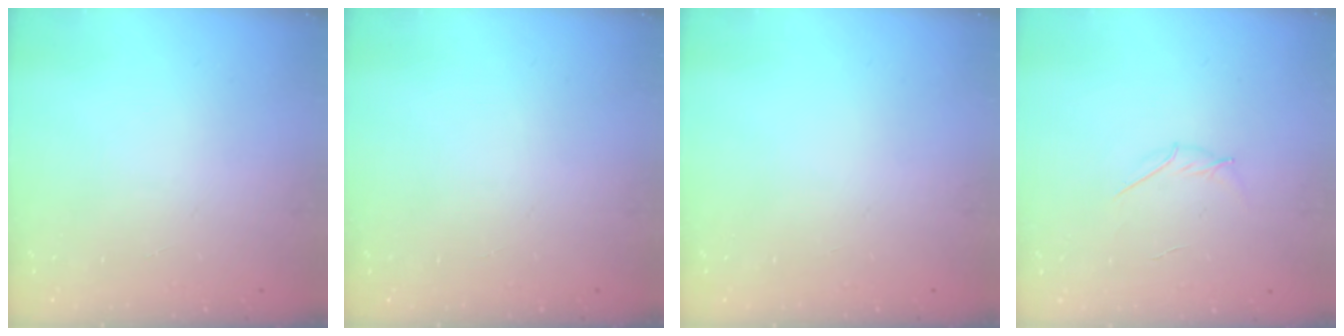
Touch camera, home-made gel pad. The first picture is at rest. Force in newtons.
{"total": 0.0}
{"total": 0.0}
{"total": 3.3, "press": 3.2, "slide": 0.8}